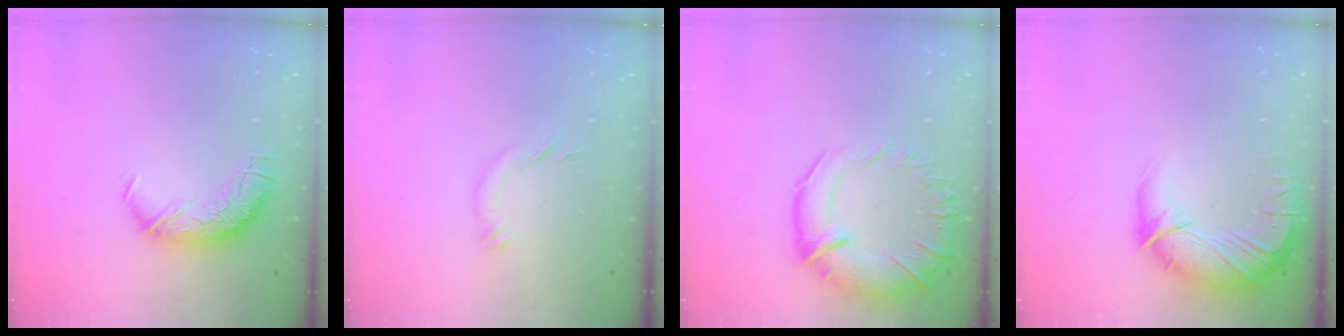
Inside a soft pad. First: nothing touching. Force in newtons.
{"total": 5.4, "press": 5.3, "slide": 1.2}
{"total": 6.1, "press": 4.8, "slide": 3.7}
{"total": 2.9, "press": 0.1, "slide": 2.9}